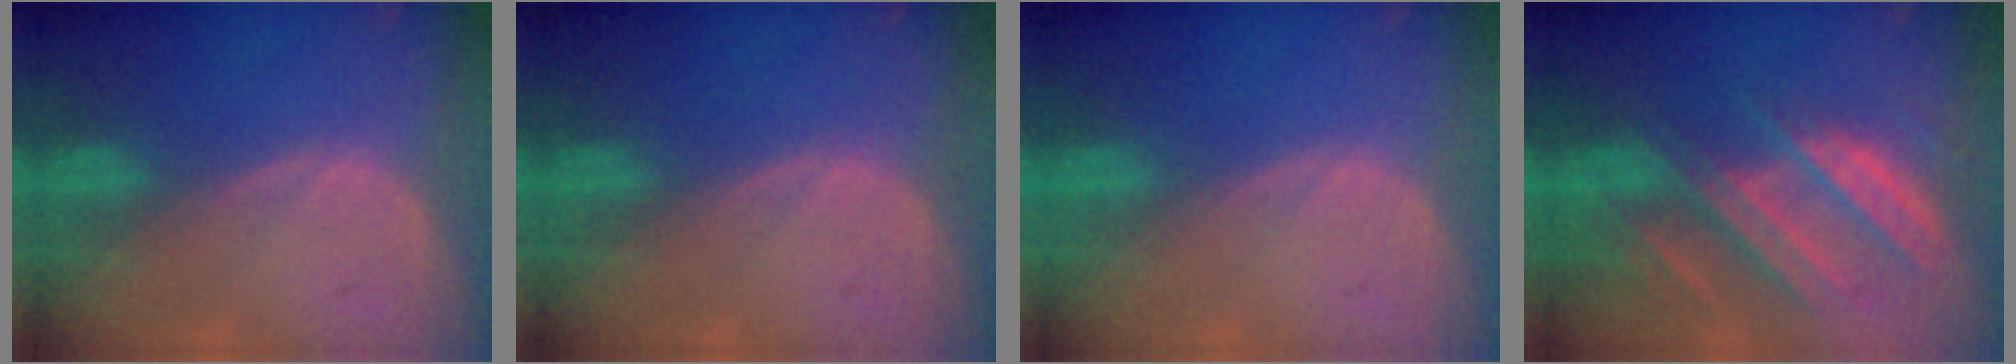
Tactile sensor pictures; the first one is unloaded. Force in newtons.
{"total": 0.0}
{"total": 0.0}
{"total": 10.1, "press": 9.0, "slide": 4.7}